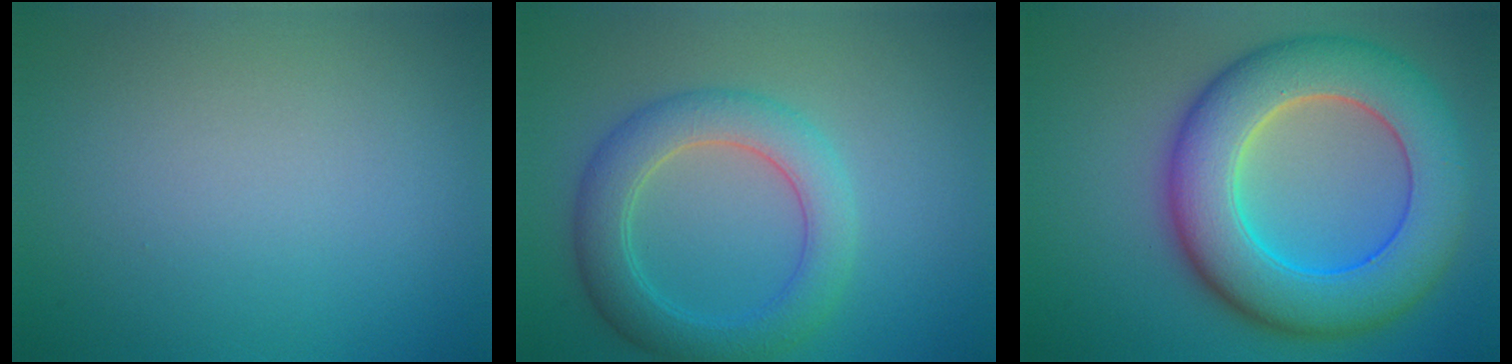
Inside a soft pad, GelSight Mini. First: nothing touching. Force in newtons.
{"total": 4.8, "press": 4.8, "slide": 0.3}
{"total": 10.7, "press": 10.7, "slide": 0.4}